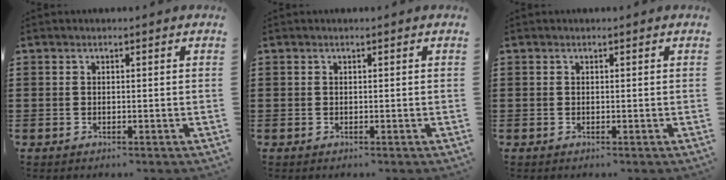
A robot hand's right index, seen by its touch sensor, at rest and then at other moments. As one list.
[{"total": 0.0}, {"total": 0.0}]